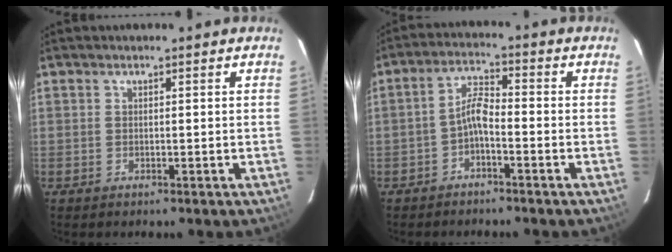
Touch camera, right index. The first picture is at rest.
{"total": 3.8, "force": [-2.2, 1.0, 3.0], "torque": [-0.067, 0.015, -0.042]}